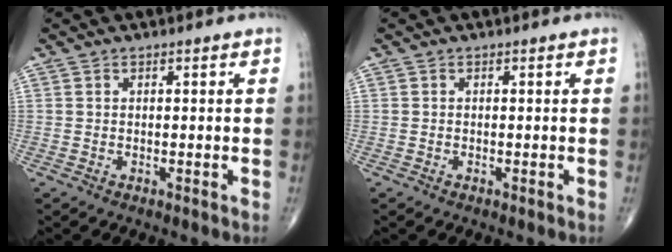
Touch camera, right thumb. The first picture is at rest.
{"total": 0.0}